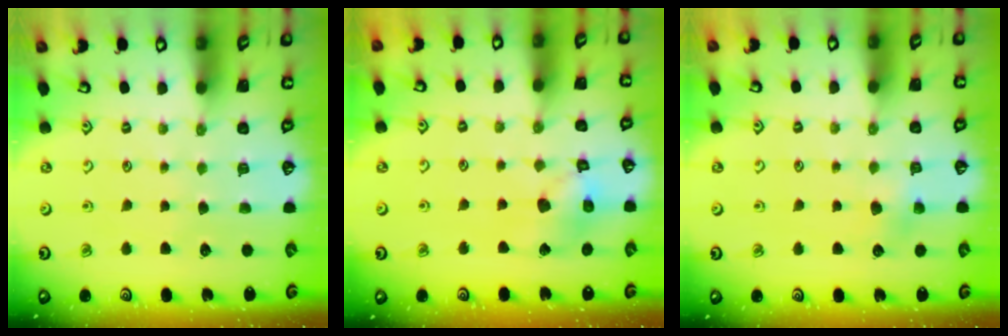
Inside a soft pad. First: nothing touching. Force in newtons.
{"total": 12.5, "press": 12.4, "slide": 1.7}
{"total": 4.0, "press": 4.0, "slide": 0.4}